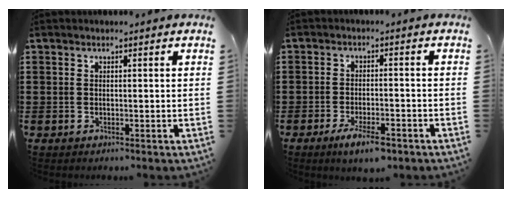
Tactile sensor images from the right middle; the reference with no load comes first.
{"total": 4.1, "force": [-2.7, 1.3, 2.8], "torque": [-0.051, 0.004, -0.050]}